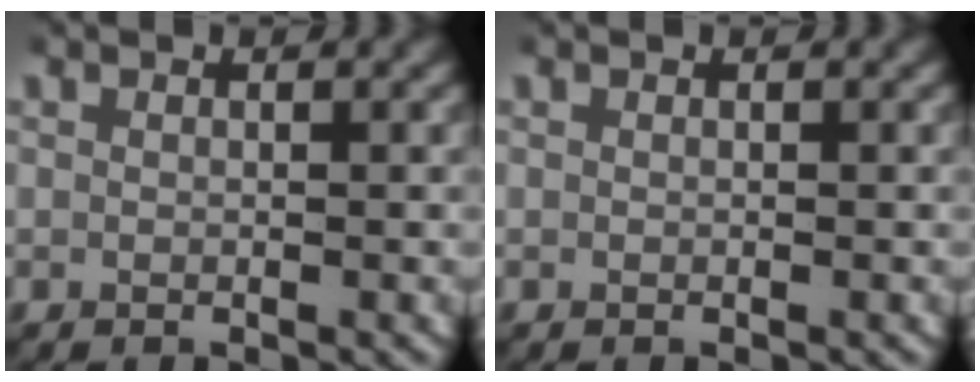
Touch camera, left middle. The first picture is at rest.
{"total": 0.0}